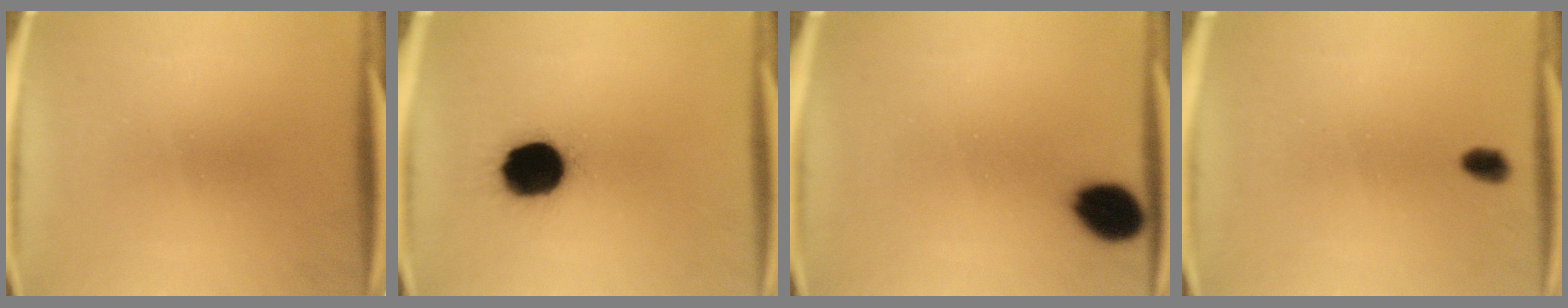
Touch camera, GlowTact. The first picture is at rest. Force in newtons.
{"total": 15.9}
{"total": 8.3}
{"total": 2.7}